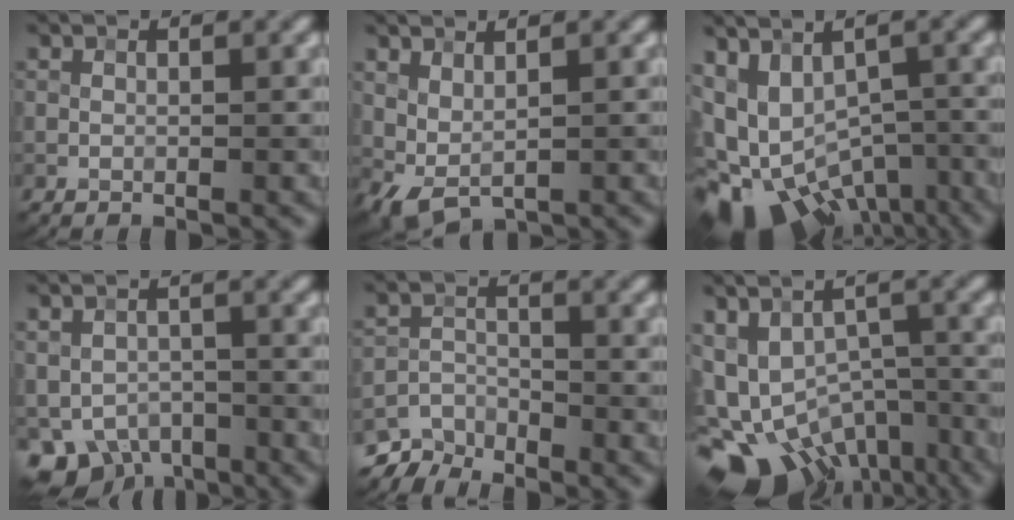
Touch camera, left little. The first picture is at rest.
{"total": 2.0, "force": [1.1, 0.9, 1.4], "torque": [-0.034, -0.005, 0.025]}
{"total": 11.4, "force": [-4.8, 6.8, 7.8], "torque": [-0.128, -0.002, -0.061]}
{"total": 5.5, "force": [-3.1, 3.9, 2.4], "torque": [-0.037, -0.023, -0.045]}
{"total": 4.0, "force": [-3.6, 1.5, 0.7], "torque": [-0.004, -0.008, -0.075]}
{"total": 14.4, "force": [-7.6, 9.6, 7.6], "torque": [-0.129, -0.030, -0.076]}